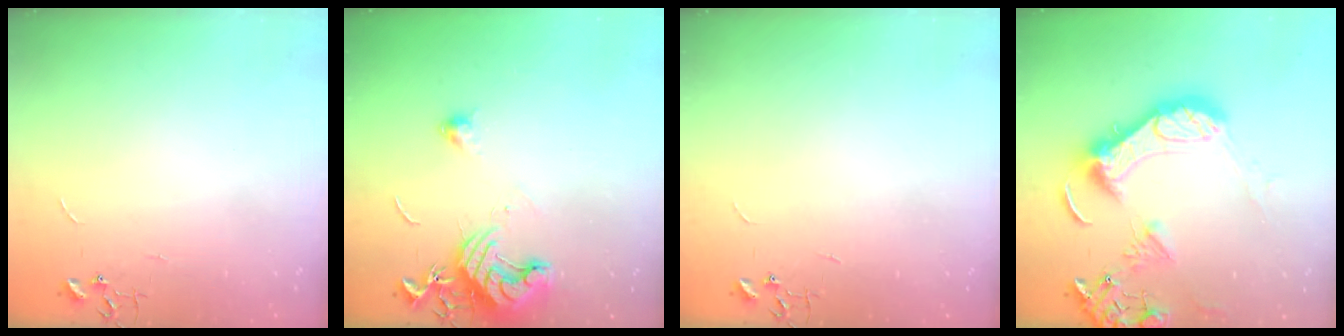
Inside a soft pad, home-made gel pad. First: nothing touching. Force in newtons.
{"total": 12.3, "press": 12.2, "slide": 1.6}
{"total": 0.0}
{"total": 19.3, "press": 19.1, "slide": 2.4}